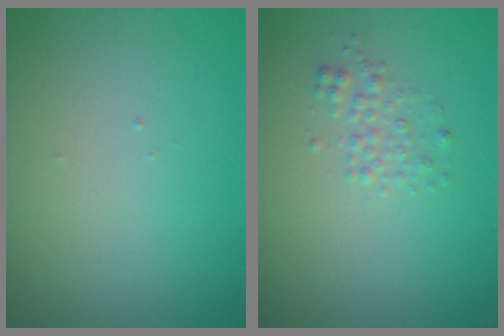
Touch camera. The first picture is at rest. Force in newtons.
{"total": 1.4, "press": 1.4, "slide": 0.0}